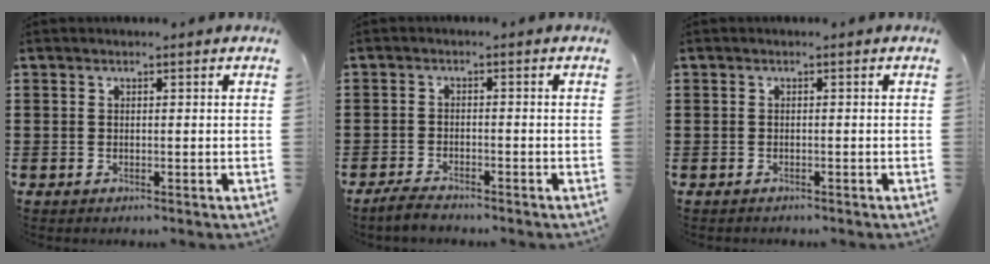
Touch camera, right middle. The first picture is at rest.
{"total": 2.4, "force": [-2.3, 0.4, 0.6], "torque": [-0.021, 0.003, -0.050]}
{"total": 0.6, "force": [-0.5, 0.4, -0.2], "torque": [0.003, 0.005, -0.012]}